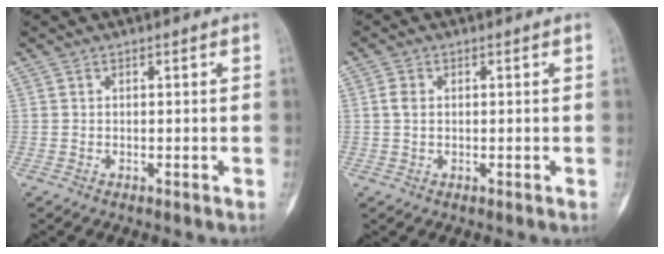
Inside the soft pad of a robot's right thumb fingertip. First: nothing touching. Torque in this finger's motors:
{"motor_torque": [-0.32, 0.20, 0.41, -0.10, -0.03]}